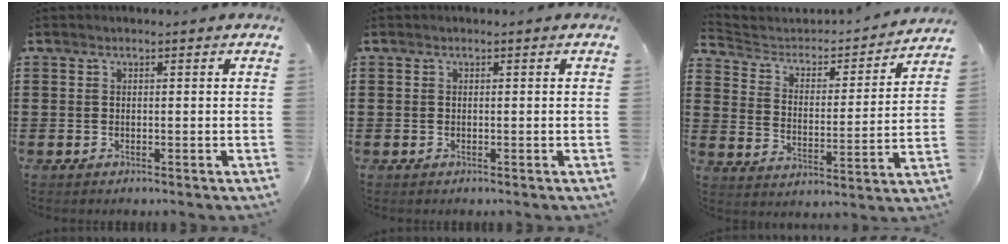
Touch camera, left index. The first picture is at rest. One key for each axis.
{"total": 0.0}
{"total": 3.2, "fx": 2.7, "fy": 1.6, "fz": 0.3, "tx": -0.033, "ty": -0.025, "tz": 0.037}